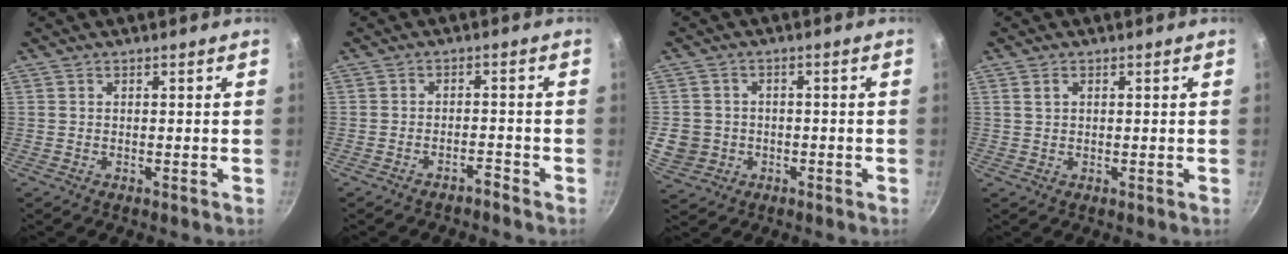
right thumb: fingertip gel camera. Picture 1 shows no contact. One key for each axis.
{"total": 2.1, "fx": -1.9, "fy": 0.5, "fz": 0.7, "tx": -0.011, "ty": 0.023, "tz": -0.024}
{"total": 6.6, "fx": -1.2, "fy": 6.1, "fz": 2.4, "tx": -0.035, "ty": 0.013, "tz": -0.017}
{"total": 1.5, "fx": 0.6, "fy": 1.1, "fz": 0.9, "tx": -0.013, "ty": 0.004, "tz": 0.011}